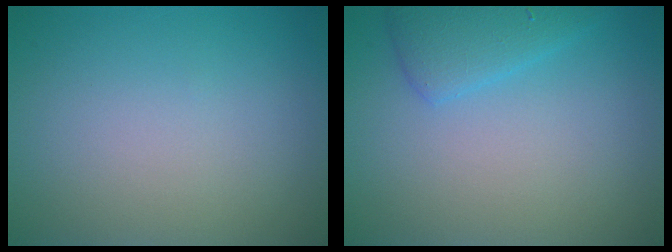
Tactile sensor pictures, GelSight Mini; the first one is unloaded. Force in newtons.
{"total": 2.5, "press": 2.5, "slide": 0.2}